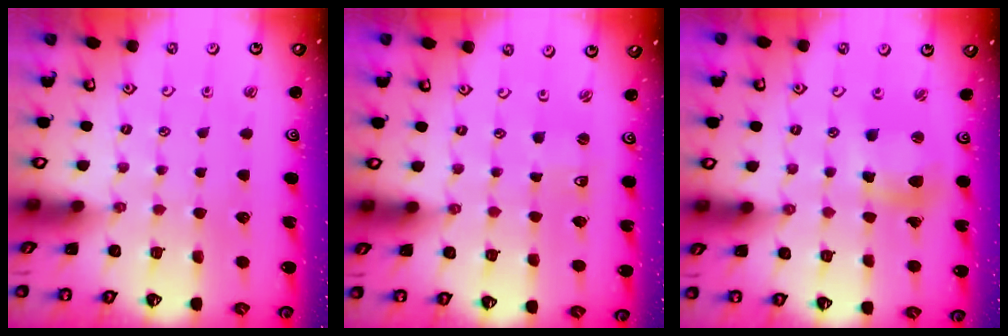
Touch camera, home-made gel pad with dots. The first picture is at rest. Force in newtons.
{"total": 1.9, "press": 1.8, "slide": 0.4}
{"total": 10.4, "press": 10.3, "slide": 1.4}